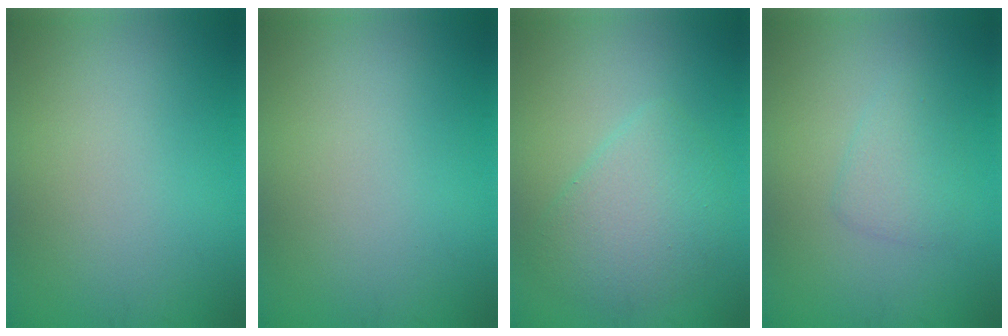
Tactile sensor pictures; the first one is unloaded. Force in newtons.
{"total": 0.0}
{"total": 3.9, "press": 3.9, "slide": 0.3}
{"total": 1.9, "press": 1.9, "slide": 0.0}